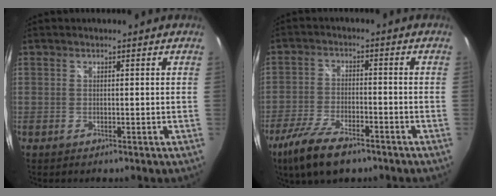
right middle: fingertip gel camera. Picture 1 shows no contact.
{"total": 11.5, "force": [-8.1, 4.0, 7.1], "torque": [-0.168, -0.029, -0.150]}